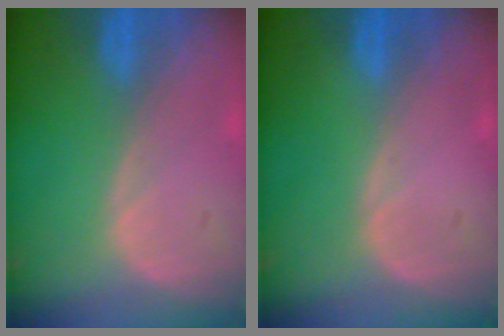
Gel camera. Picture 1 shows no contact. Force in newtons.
{"total": 0.0}